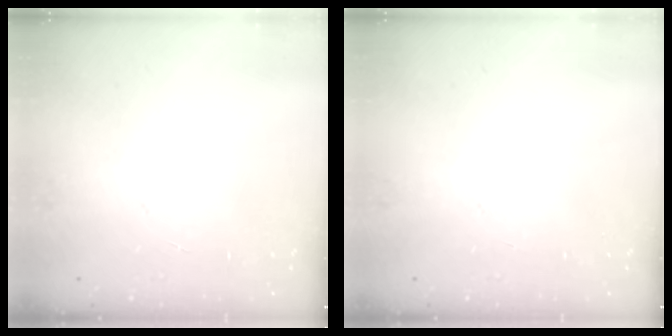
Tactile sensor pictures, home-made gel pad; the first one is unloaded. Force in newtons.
{"total": 0.0}